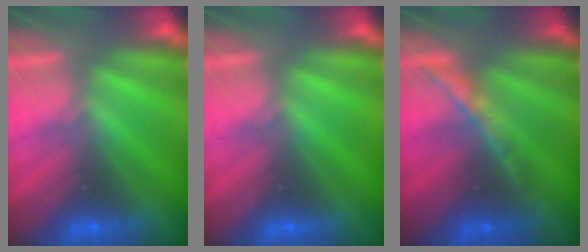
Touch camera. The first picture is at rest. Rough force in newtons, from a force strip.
{"total": 0.0}
{"total": 1.4}